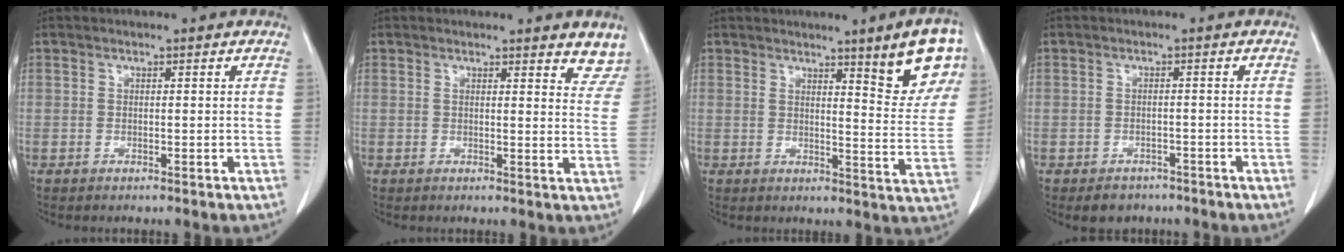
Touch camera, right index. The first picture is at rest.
{"total": 6.4, "force": [5.8, 1.4, 2.5], "torque": [-0.010, -0.026, 0.042]}
{"total": 10.4, "force": [6.1, 0.8, 8.4], "torque": [-0.098, -0.022, 0.060]}
{"total": 3.6, "force": [-2.7, 2.3, 0.6], "torque": [-0.007, 0.006, -0.034]}